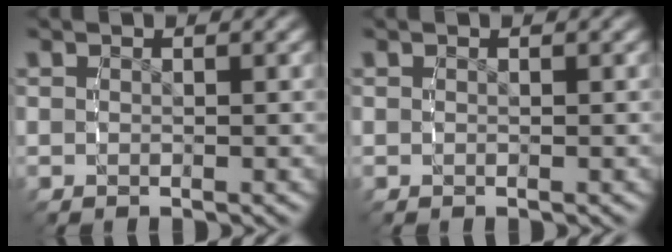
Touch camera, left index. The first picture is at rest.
{"total": 0.0}